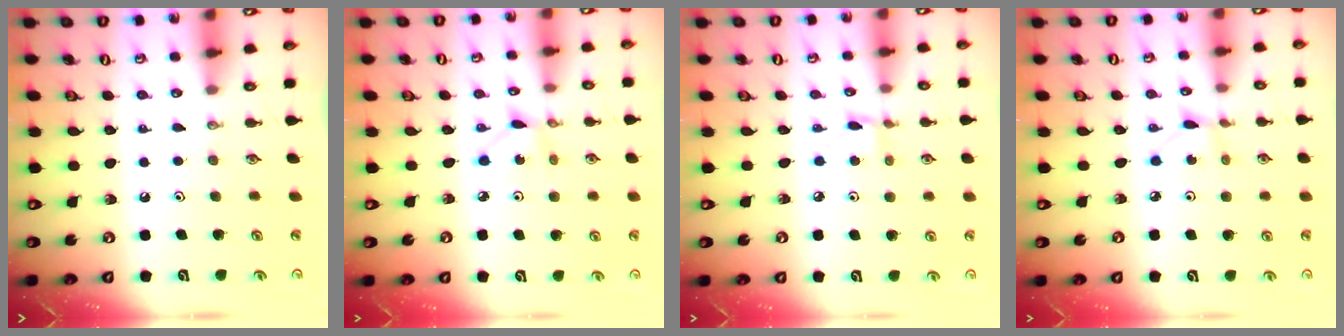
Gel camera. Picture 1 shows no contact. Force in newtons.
{"total": 1.7, "press": 1.7, "slide": 0.1}
{"total": 2.6, "press": 2.6, "slide": 0.4}
{"total": 2.0, "press": 2.0, "slide": 0.3}